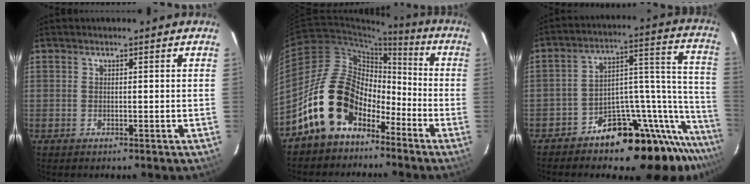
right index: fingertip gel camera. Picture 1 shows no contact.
{"total": 15.1, "force": [-8.7, 10.0, 7.2], "torque": [-0.136, 0.019, -0.145]}
{"total": 20.2, "force": [-17.5, 5.8, 8.3], "torque": [-0.065, 0.045, -0.271]}